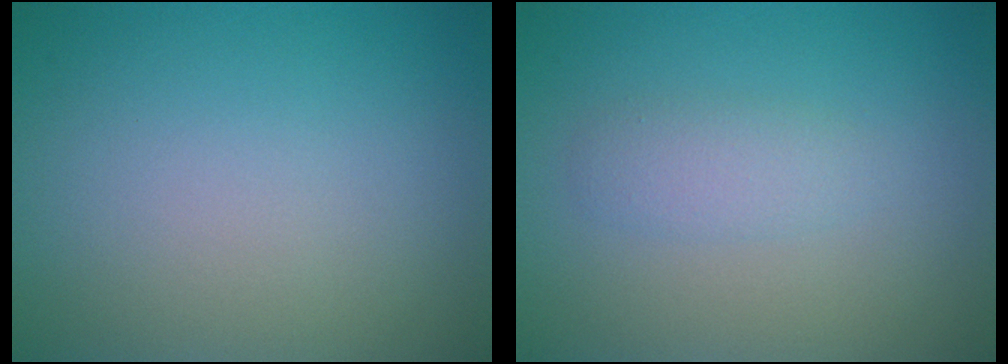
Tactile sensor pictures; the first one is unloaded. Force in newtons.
{"total": 1.7, "press": 1.7, "slide": 0.1}